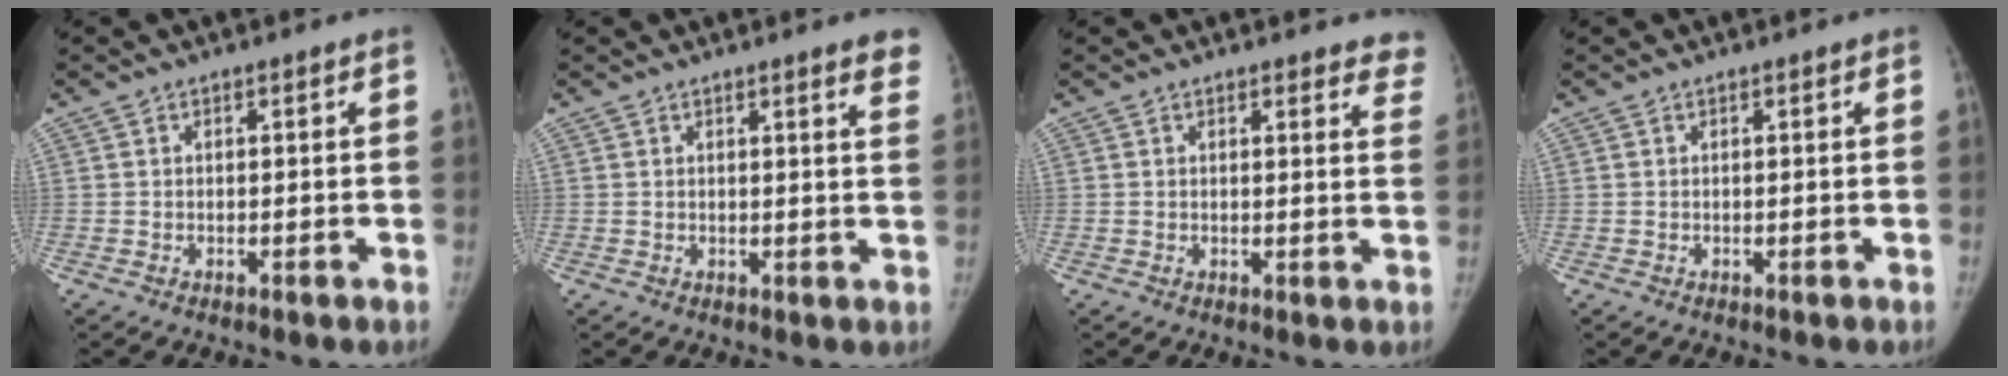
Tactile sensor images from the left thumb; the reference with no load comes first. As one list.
[{"total": 5.1, "force": [4.0, 0.8, 3.1], "torque": [-0.021, -0.014, 0.030]}, {"total": 6.7, "force": [6.1, 2.1, 1.9], "torque": [0.019, -0.027, 0.039]}, {"total": 0.0}]